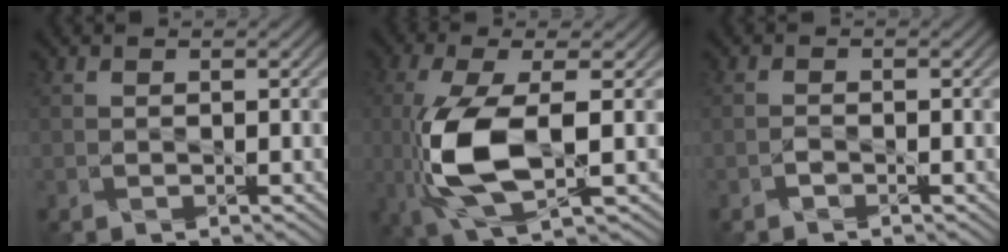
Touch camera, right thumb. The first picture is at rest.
{"total": 10.0, "force": [-1.5, 3.5, 9.3], "torque": [-0.213, -0.006, -0.031]}
{"total": 0.6, "force": [-0.6, 0.1, 0.1], "torque": [-0.002, 0.002, -0.016]}